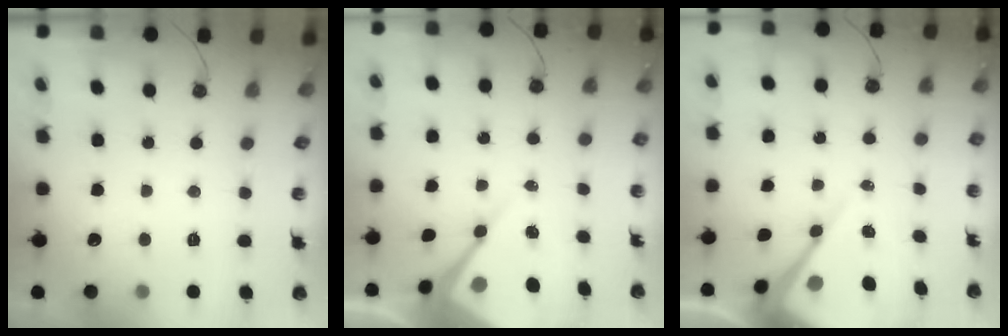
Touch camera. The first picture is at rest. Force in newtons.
{"total": 9.4, "press": 9.4, "slide": 0.7}
{"total": 10.8, "press": 10.7, "slide": 0.7}